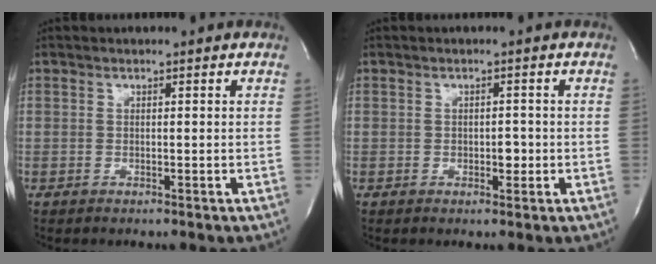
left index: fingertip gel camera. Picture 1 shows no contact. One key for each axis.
{"total": 1.6, "fx": -0.3, "fy": 1.0, "fz": 1.2, "tx": -0.015, "ty": 0.002, "tz": -0.003}